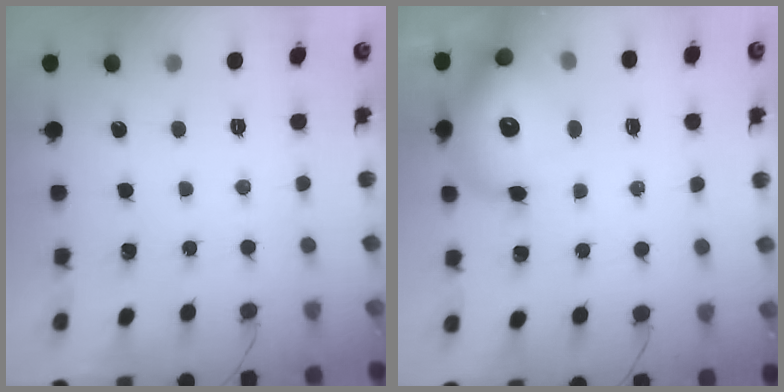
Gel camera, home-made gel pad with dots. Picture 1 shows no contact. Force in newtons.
{"total": 18.3, "press": 18.1, "slide": 2.9}